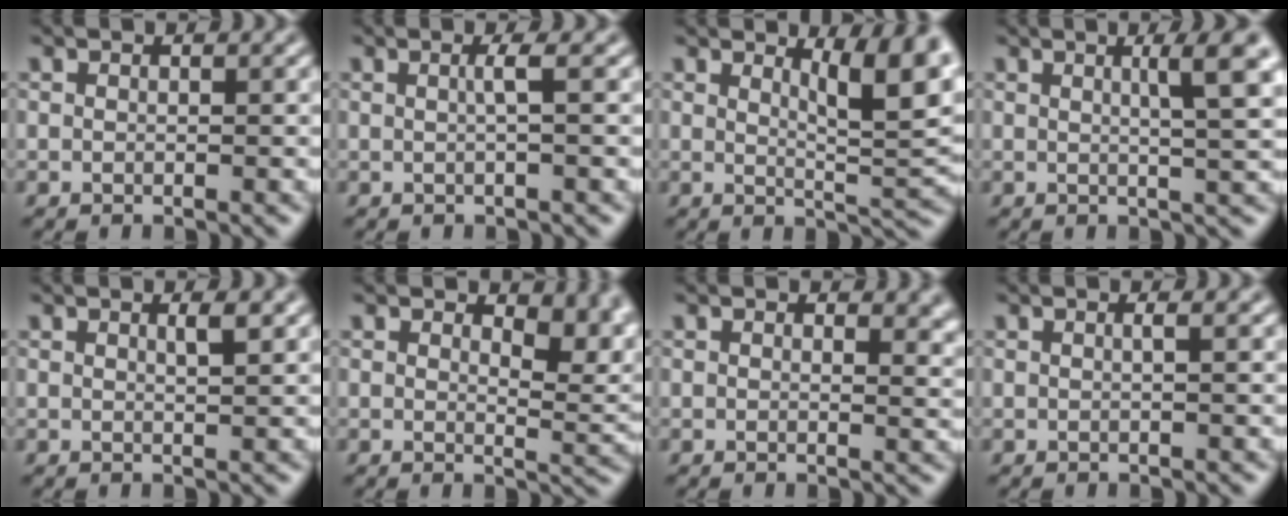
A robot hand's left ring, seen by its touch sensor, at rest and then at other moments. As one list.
[{"total": 1.4, "force": [0.1, 0.2, 1.4], "torque": [-0.025, 0.003, -0.002]}, {"total": 6.5, "force": [3.0, 1.7, 5.5], "torque": [-0.067, -0.005, 0.047]}, {"total": 4.6, "force": [1.5, 0.7, 4.3], "torque": [-0.053, 0.007, 0.021]}, {"total": 1.3, "force": [0.7, 0.3, 1.1], "torque": [-0.014, 0.002, 0.008]}, {"total": 5.0, "force": [2.6, 2.2, 3.6], "torque": [-0.038, -0.006, 0.035]}, {"total": 2.2, "force": [1.0, 1.1, 1.6], "torque": [-0.018, -0.005, 0.014]}, {"total": 0.7, "force": [0.1, 0.2, 0.7], "torque": [-0.009, 0.003, -0.002]}]